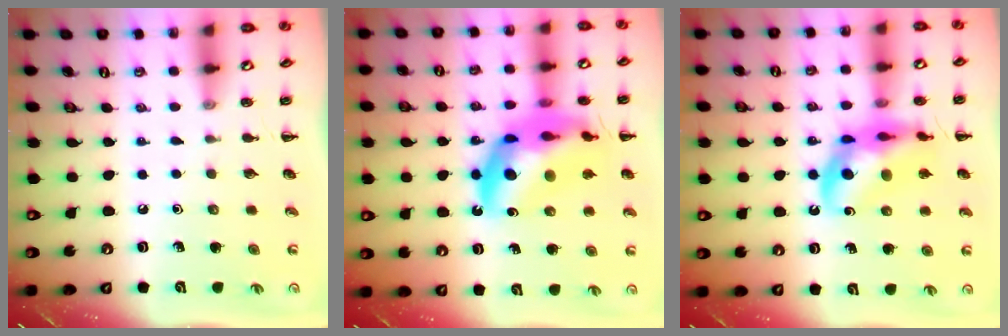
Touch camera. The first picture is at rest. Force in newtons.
{"total": 21.7, "press": 21.1, "slide": 5.0}
{"total": 15.4, "press": 14.9, "slide": 3.8}